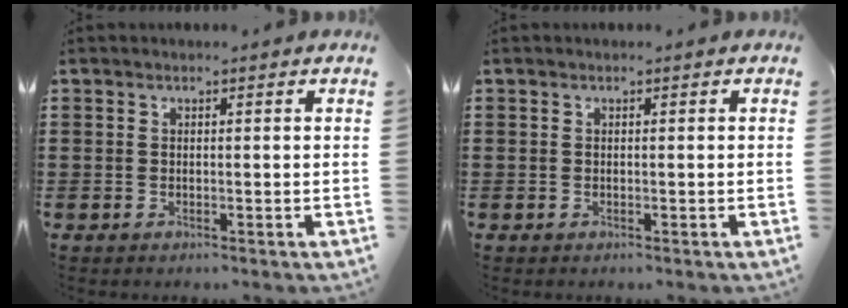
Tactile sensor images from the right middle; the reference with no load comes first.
{"total": 0.0}